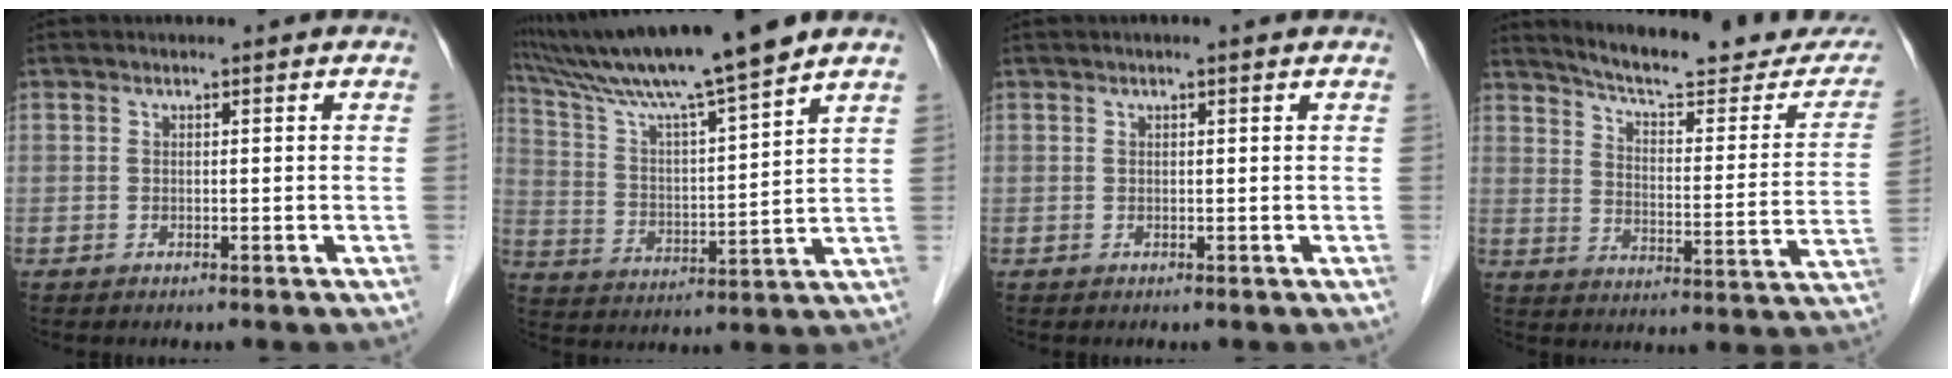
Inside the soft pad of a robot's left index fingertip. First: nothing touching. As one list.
[{"total": 15.9, "force": [13.4, -1.8, 8.4], "torque": [-0.153, 0.001, 0.228]}, {"total": 0.9, "force": [0.4, -0.2, 0.7], "torque": [-0.014, 0.003, 0.008]}, {"total": 21.2, "force": [19.2, 3.1, 8.4], "torque": [-0.110, -0.059, 0.239]}]